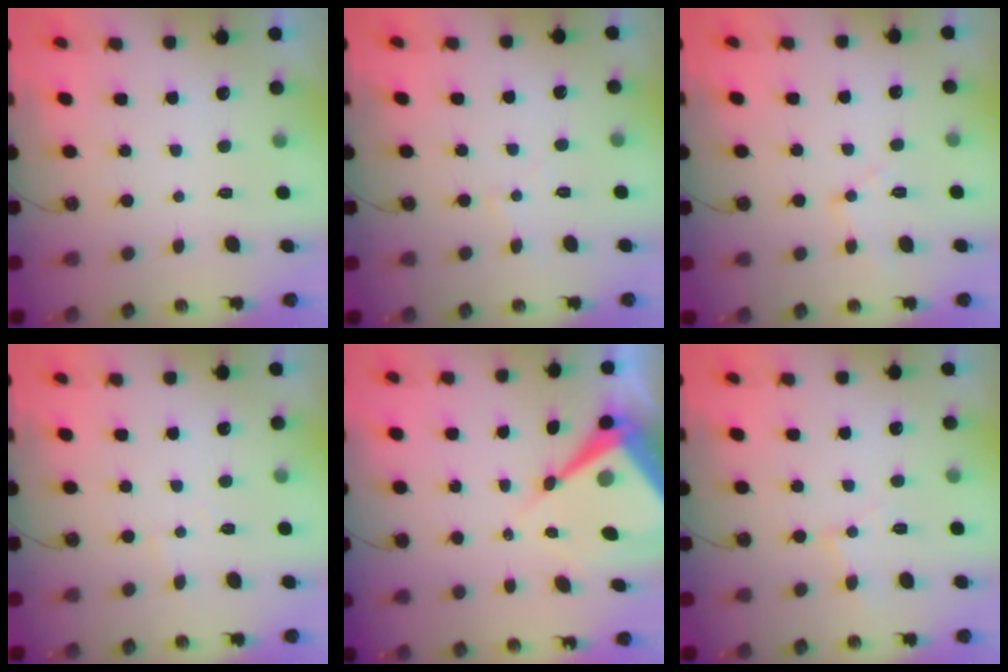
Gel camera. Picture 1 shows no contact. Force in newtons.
{"total": 4.4, "press": 4.3, "slide": 0.7}
{"total": 8.5, "press": 8.4, "slide": 0.8}
{"total": 4.0, "press": 3.9, "slide": 0.6}
{"total": 12.8, "press": 12.7, "slide": 1.2}
{"total": 6.4, "press": 6.4, "slide": 0.3}